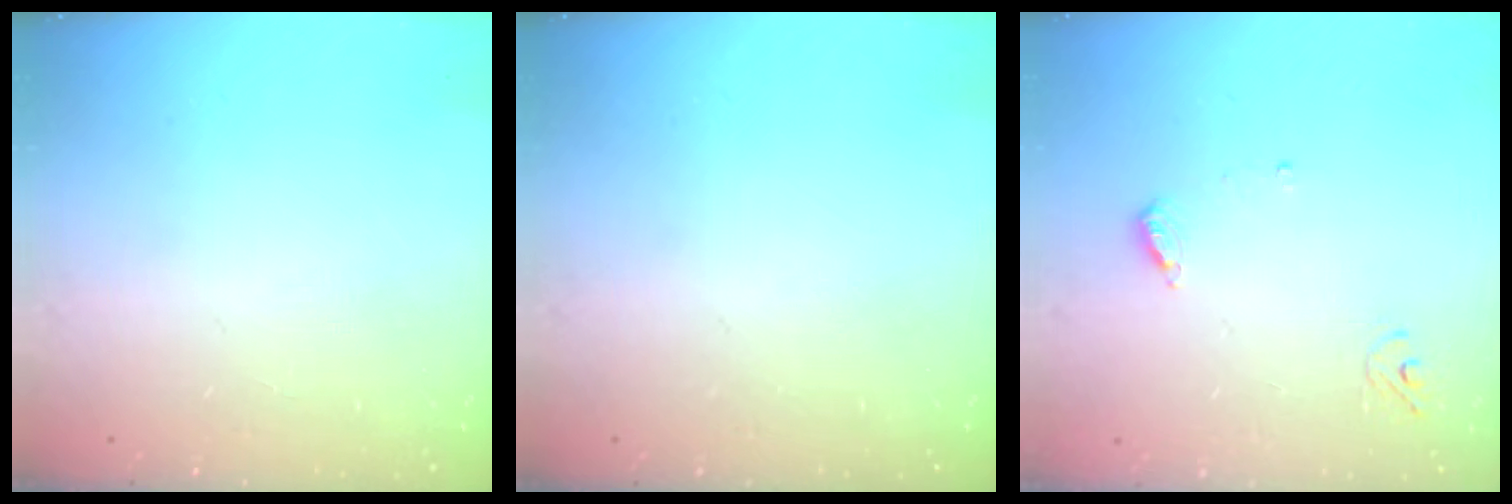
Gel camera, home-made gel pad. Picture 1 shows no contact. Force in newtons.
{"total": 0.0}
{"total": 3.6, "press": 3.6, "slide": 0.3}